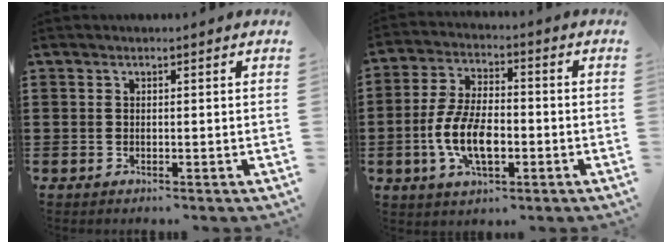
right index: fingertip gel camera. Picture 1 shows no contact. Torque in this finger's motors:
{"motor_torque": [1.07, 1.07, 0.28, 0.01]}